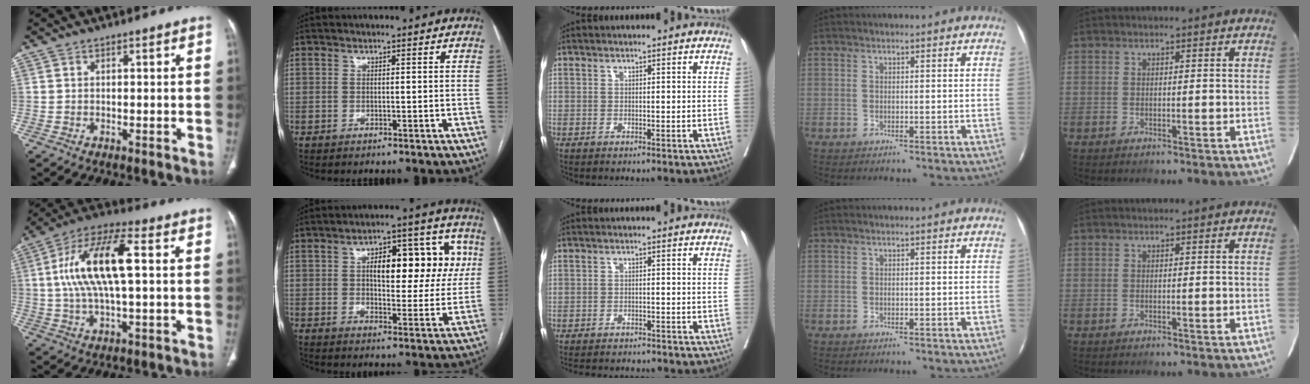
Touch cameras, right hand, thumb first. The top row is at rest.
{"thumb": {"total": 15.6, "force": [2.1, 5.4, 14.5], "torque": [-0.292, 0.025, 0.034]}, "index": {"total": 13.9, "force": [3.5, 6.1, 12.0], "torque": [-0.153, 0.036, 0.052]}, "middle": {"total": 11.9, "force": [-11.2, 2.0, 3.6], "torque": [-0.054, -0.004, -0.138]}}